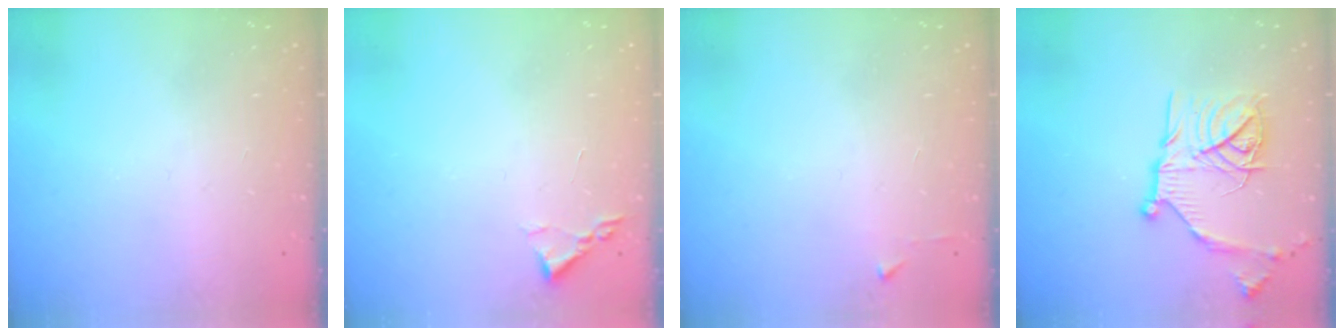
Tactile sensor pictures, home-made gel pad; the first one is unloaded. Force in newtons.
{"total": 1.8, "press": 1.8, "slide": 0.3}
{"total": 2.4, "press": 2.4, "slide": 0.3}
{"total": 19.5, "press": 19.4, "slide": 1.7}